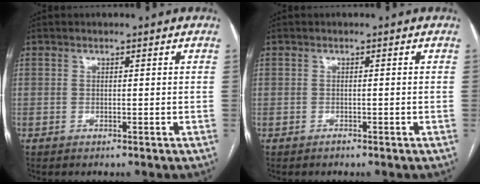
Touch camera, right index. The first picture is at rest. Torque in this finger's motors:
{"motor_torque": [-1.15, 0.39, -0.88, -0.20]}